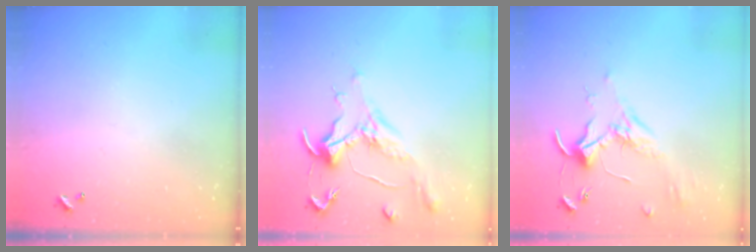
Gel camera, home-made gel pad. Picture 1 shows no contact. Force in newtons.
{"total": 1.7, "press": 1.6, "slide": 0.6}
{"total": 1.7, "press": 1.6, "slide": 0.4}